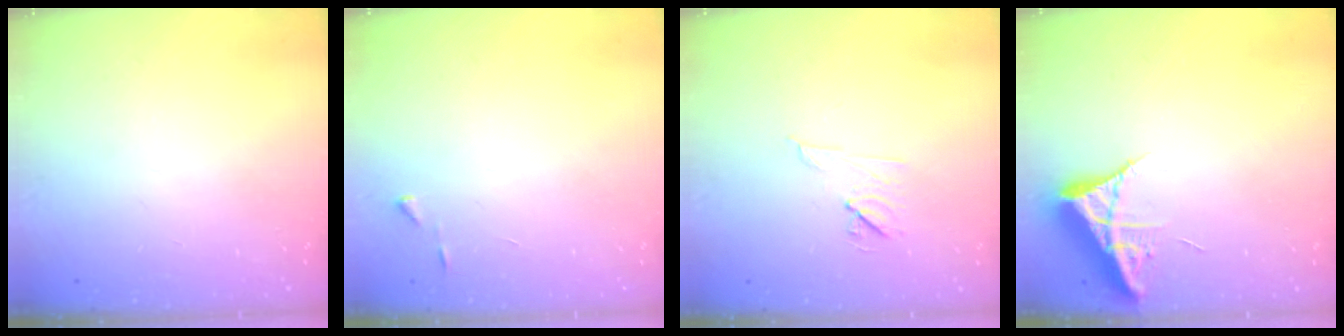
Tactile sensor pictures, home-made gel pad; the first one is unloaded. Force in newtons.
{"total": 2.7, "press": 2.7, "slide": 0.3}
{"total": 6.7, "press": 6.5, "slide": 1.7}
{"total": 9.2, "press": 9.2, "slide": 0.8}